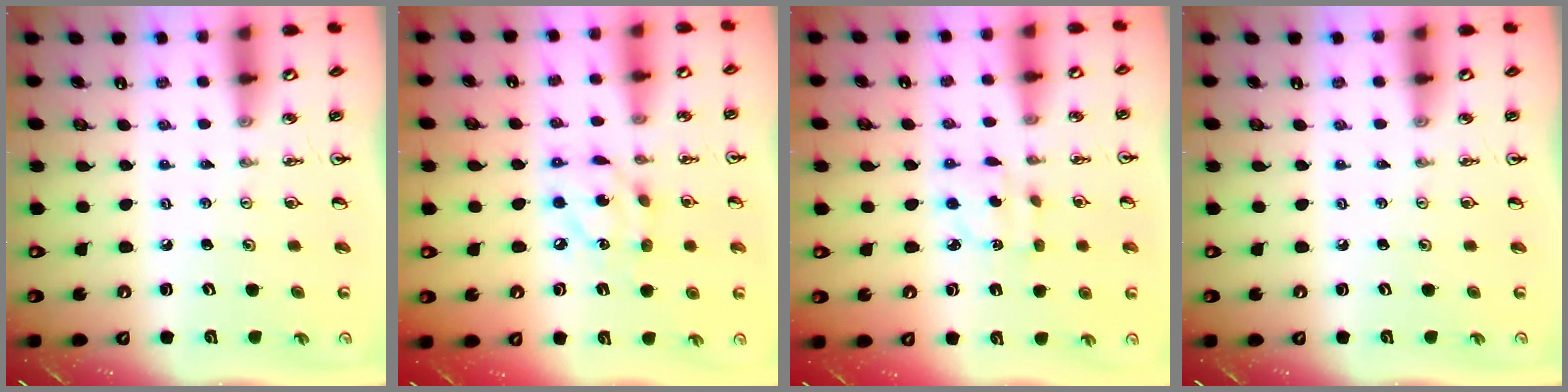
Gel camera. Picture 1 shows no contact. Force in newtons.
{"total": 9.3, "press": 9.3, "slide": 0.4}
{"total": 2.7, "press": 2.7, "slide": 0.2}
{"total": 0.0}